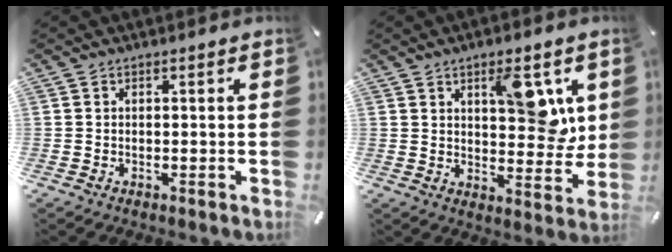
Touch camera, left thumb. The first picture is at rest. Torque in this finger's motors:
{"motor_torque": [1.84, 1.92, 1.23, -1.21, 0.39]}